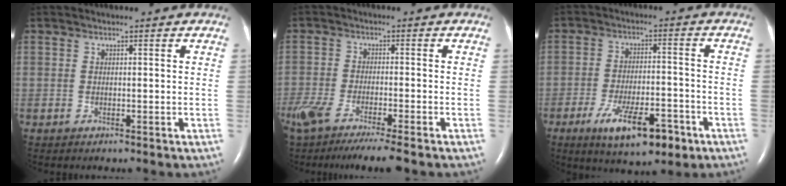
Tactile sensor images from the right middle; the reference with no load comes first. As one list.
[{"total": 13.3, "force": [-10.5, 1.5, 8.0], "torque": [-0.161, -0.032, -0.177]}, {"total": 11.1, "force": [-6.0, 3.6, 8.6], "torque": [-0.149, -0.009, -0.089]}]